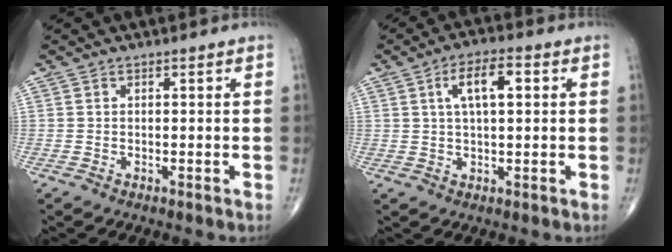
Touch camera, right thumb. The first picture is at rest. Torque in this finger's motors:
{"motor_torque": [0.44, 2.49, 0.96, 0.24, 0.05]}